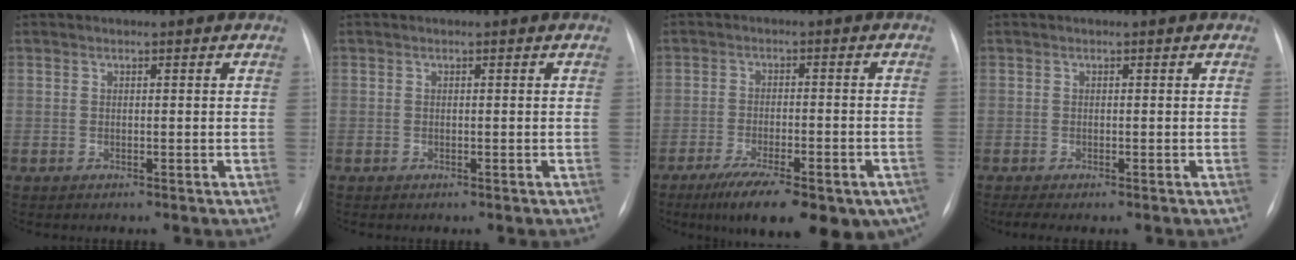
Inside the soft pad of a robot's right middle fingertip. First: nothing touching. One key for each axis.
{"total": 0.0}
{"total": 18.4, "fx": -12.5, "fy": 5.6, "fz": 12.3, "tx": -0.135, "ty": -0.011, "tz": -0.171}
{"total": 2.4, "fx": -1.7, "fy": 0.3, "fz": 1.6, "tx": -0.025, "ty": -0.008, "tz": -0.026}